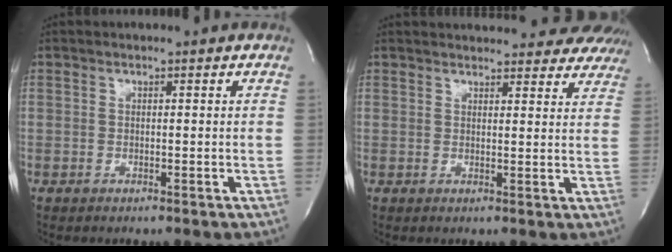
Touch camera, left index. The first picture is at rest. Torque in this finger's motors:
{"motor_torque": [0.12, -0.21, 0.23, 0.07]}